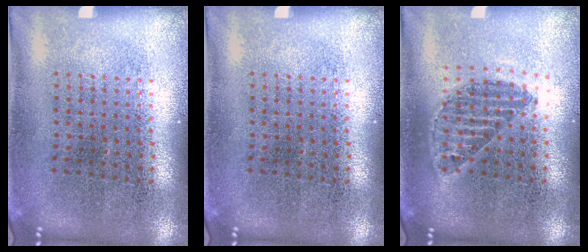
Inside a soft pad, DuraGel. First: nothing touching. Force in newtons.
{"total": 0.0}
{"total": 1.2, "press": 1.0, "slide": 0.5}